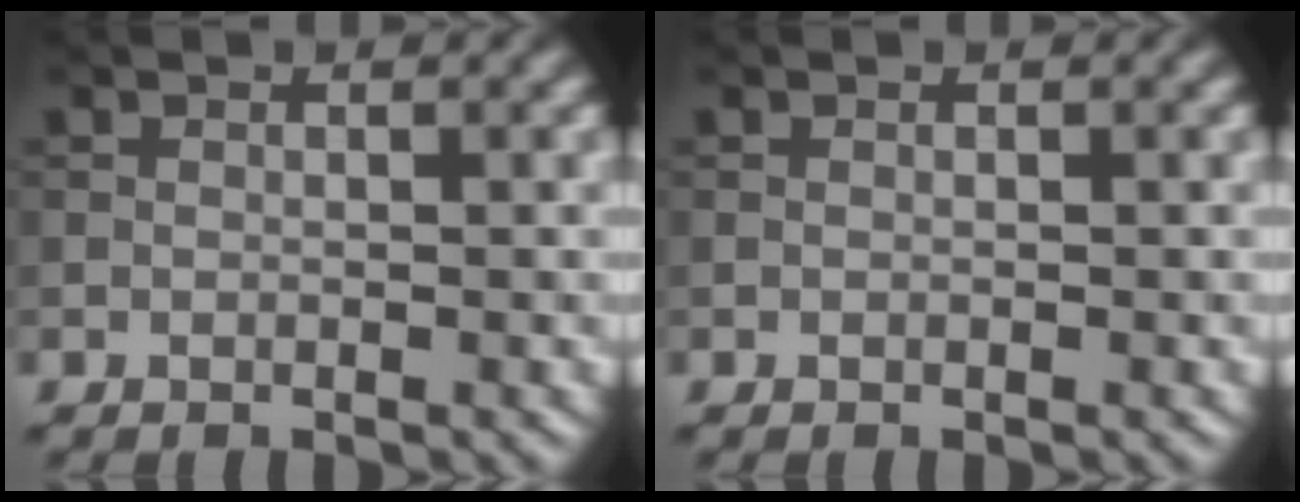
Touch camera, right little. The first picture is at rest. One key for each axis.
{"total": 0.0}